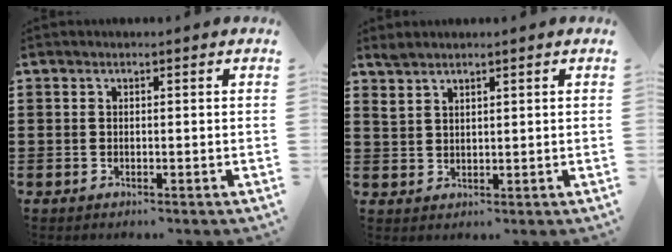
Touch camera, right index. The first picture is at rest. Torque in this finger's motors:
{"motor_torque": [-0.02, 0.02, 0.02, 0.01]}